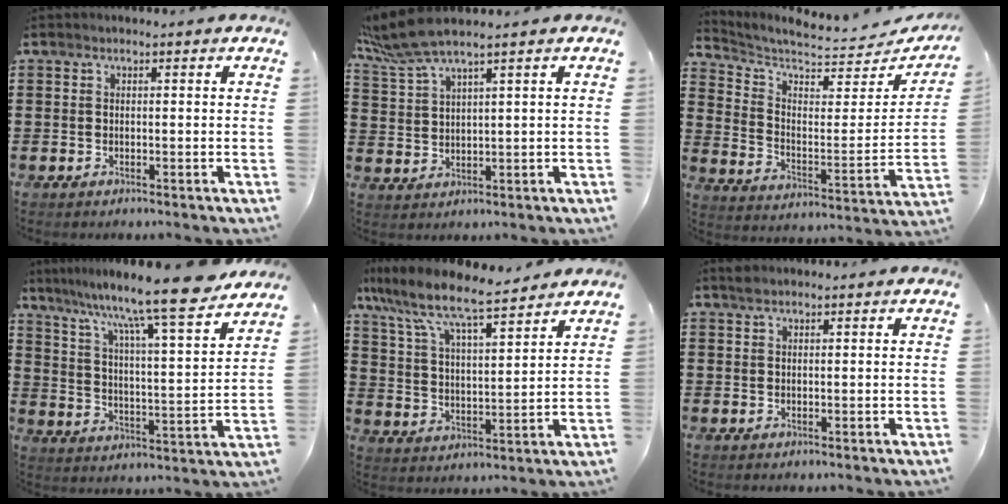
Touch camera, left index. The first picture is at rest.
{"total": 5.8, "force": [4.5, 0.4, 3.6], "torque": [-0.093, -0.012, 0.077]}
{"total": 5.8, "force": [5.2, 1.0, 2.3], "torque": [-0.073, -0.046, 0.087]}
{"total": 11.3, "force": [9.7, -0.5, 5.8], "torque": [-0.123, -0.077, 0.153]}
{"total": 8.3, "force": [7.2, 1.0, 4.1], "torque": [-0.108, -0.041, 0.121]}
{"total": 1.1, "force": [0.9, 0.4, 0.6], "torque": [-0.013, 0.002, 0.017]}